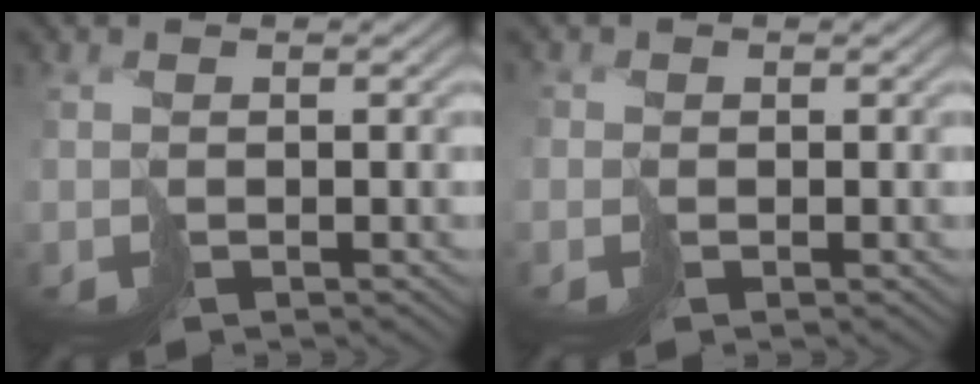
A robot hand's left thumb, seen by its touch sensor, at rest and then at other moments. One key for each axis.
{"total": 1.0, "fx": -0.3, "fy": 1.0, "fz": 0.2, "tx": -0.002, "ty": -0.001, "tz": -0.007}